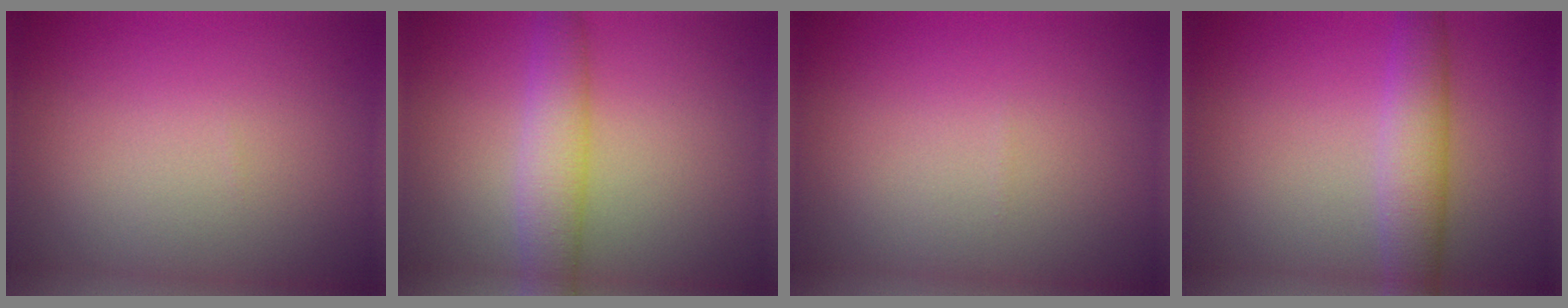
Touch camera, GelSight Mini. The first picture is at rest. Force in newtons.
{"total": 3.6, "press": 3.6, "slide": 0.1}
{"total": 0.0}
{"total": 3.9, "press": 3.9, "slide": 0.1}